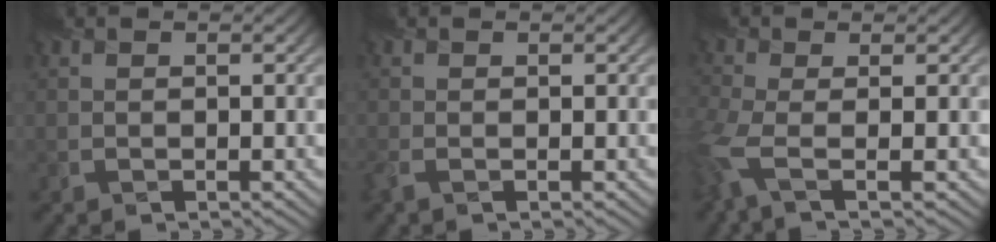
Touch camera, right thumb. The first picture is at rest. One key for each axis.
{"total": 1.2, "fx": -0.7, "fy": 0.3, "fz": 0.9, "tx": -0.031, "ty": -0.008, "tz": -0.021}
{"total": 4.9, "fx": -1.7, "fy": 1.6, "fz": 4.3, "tx": -0.120, "ty": -0.016, "tz": -0.043}